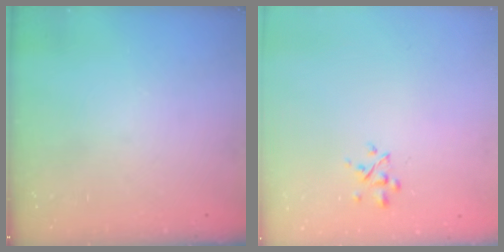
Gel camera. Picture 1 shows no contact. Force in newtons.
{"total": 2.8, "press": 2.7, "slide": 0.9}